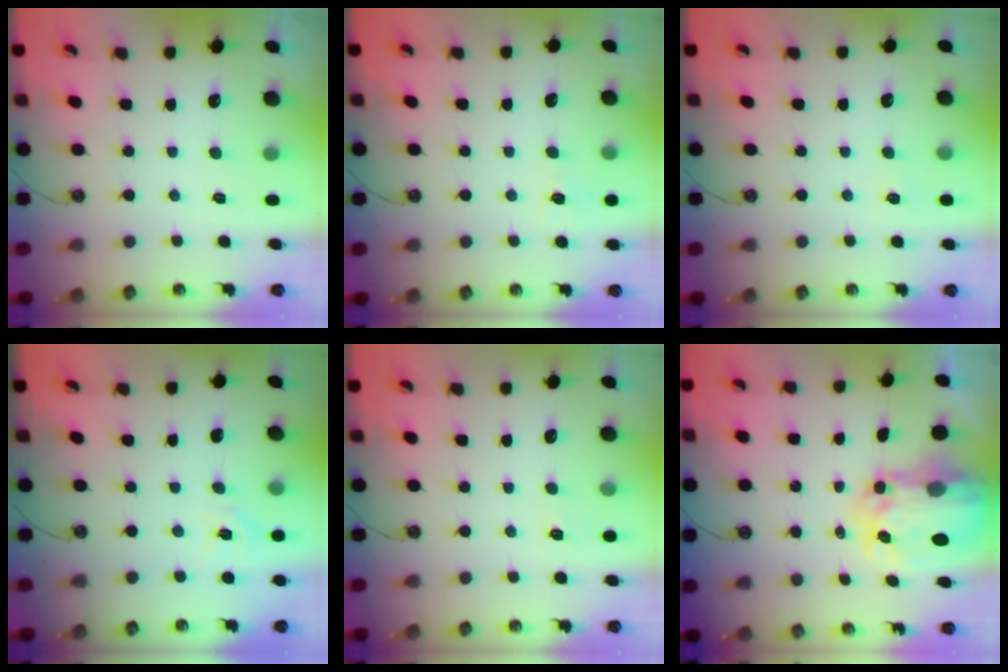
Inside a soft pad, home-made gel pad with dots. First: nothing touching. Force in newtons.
{"total": 6.3, "press": 6.3, "slide": 0.5}
{"total": 2.7, "press": 2.6, "slide": 0.3}
{"total": 4.7, "press": 4.7, "slide": 0.6}
{"total": 2.7, "press": 2.7, "slide": 0.3}
{"total": 7.8, "press": 7.7, "slide": 0.8}